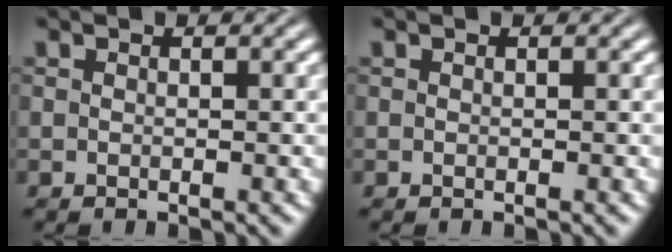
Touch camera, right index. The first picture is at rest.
{"total": 0.0}